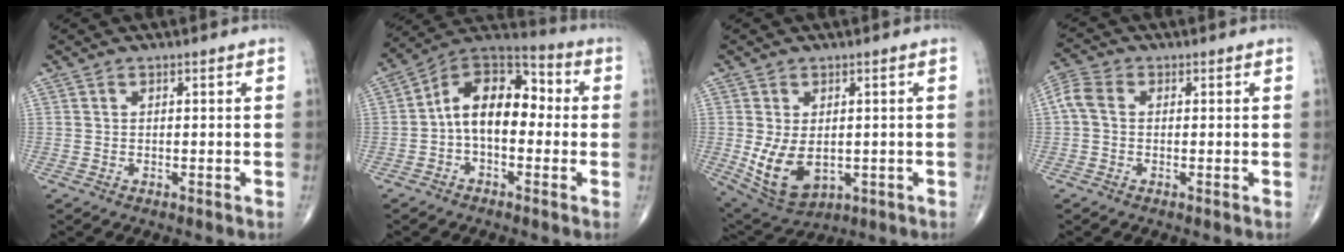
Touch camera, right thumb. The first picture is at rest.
{"total": 13.4, "force": [-0.7, 8.2, 10.5], "torque": [-0.140, 0.044, -0.027]}
{"total": 9.9, "force": [-1.0, 6.3, 7.5], "torque": [-0.130, -0.013, 0.004]}
{"total": 4.7, "force": [0.3, 3.4, 3.2], "torque": [-0.076, 0.016, -0.004]}